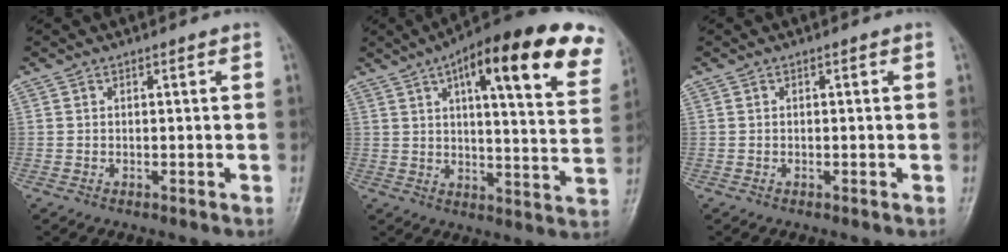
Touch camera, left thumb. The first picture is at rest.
{"total": 24.9, "force": [13.0, 7.3, 19.9], "torque": [-0.252, -0.012, 0.167]}
{"total": 0.0}